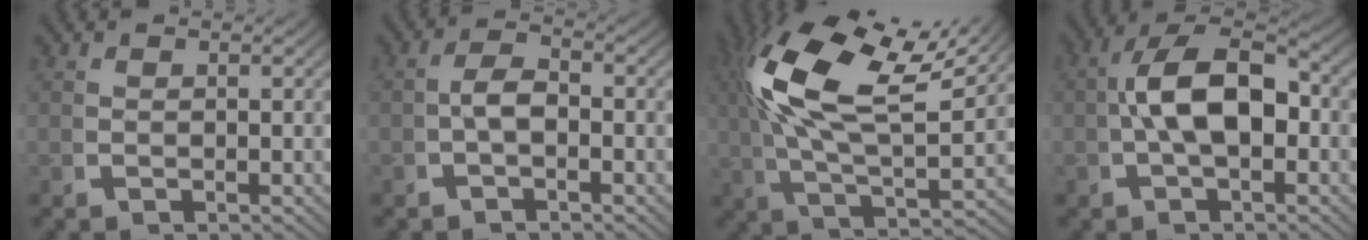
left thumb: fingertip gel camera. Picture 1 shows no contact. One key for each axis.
{"total": 2.6, "fx": -0.7, "fy": 1.5, "fz": 1.9, "tx": -0.040, "ty": -0.008, "tz": -0.009}
{"total": 13.9, "fx": 4.1, "fy": 6.8, "fz": 11.4, "tx": -0.228, "ty": -0.006, "tz": 0.068}
{"total": 8.7, "fx": 0.3, "fy": 5.2, "fz": 6.9, "tx": -0.125, "ty": -0.014, "tz": 0.007}